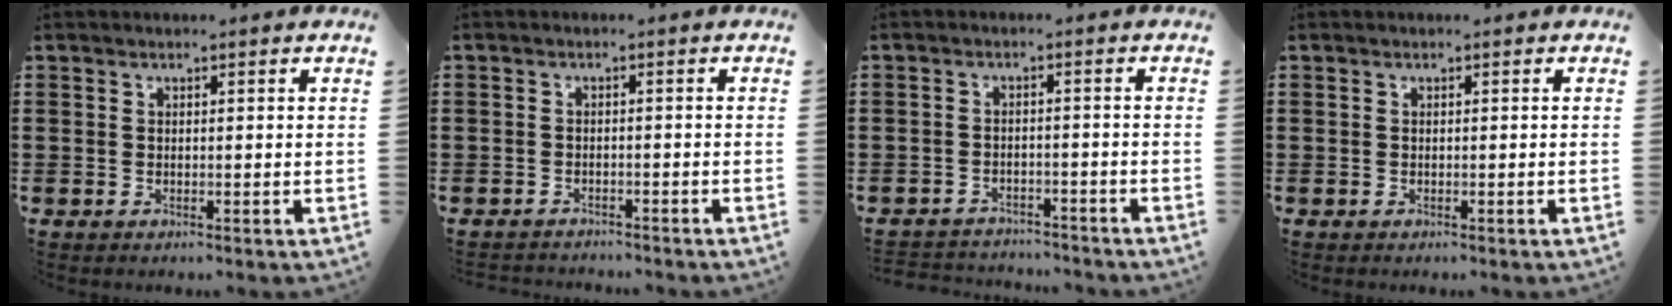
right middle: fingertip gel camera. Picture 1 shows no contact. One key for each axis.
{"total": 1.8, "fx": -1.7, "fy": 0.4, "fz": -0.3, "tx": 0.000, "ty": 0.001, "tz": -0.040}
{"total": 2.7, "fx": -2.7, "fy": 0.4, "fz": -0.3, "tx": -0.004, "ty": -0.001, "tz": -0.060}
{"total": 0.0}